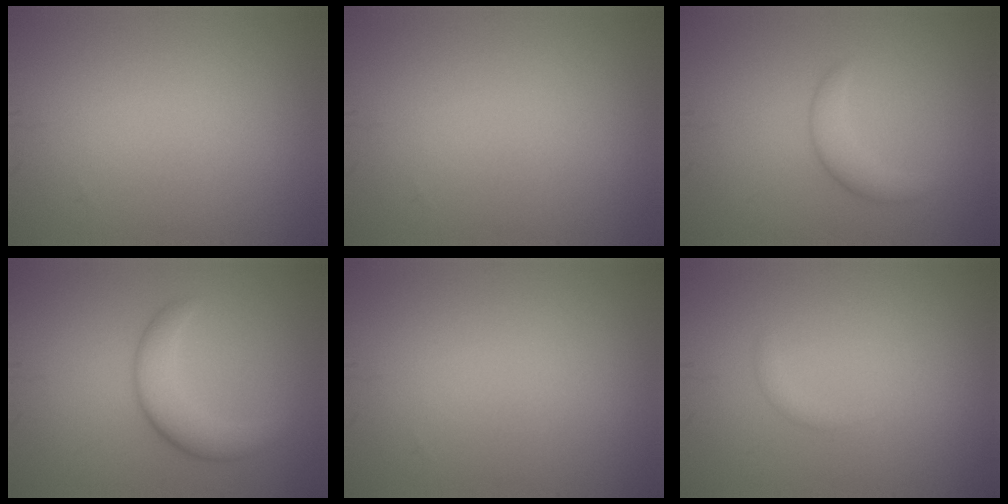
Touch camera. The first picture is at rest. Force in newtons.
{"total": 0.0}
{"total": 1.9, "press": 1.9, "slide": 0.1}
{"total": 3.6, "press": 3.6, "slide": 0.1}
{"total": 0.0}
{"total": 0.8, "press": 0.8, "slide": 0.1}